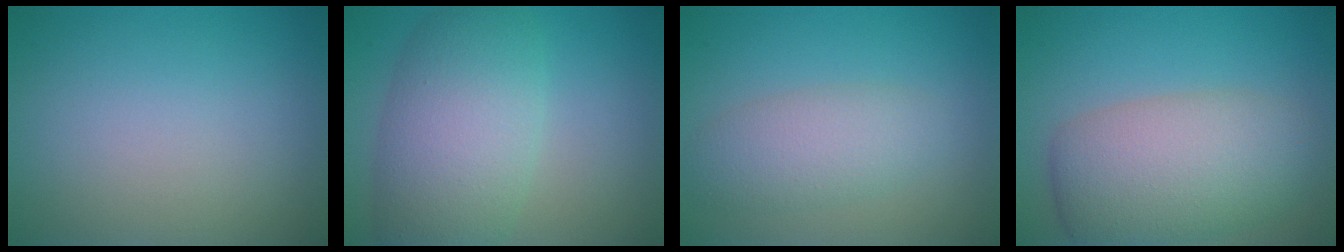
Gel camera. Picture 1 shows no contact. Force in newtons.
{"total": 7.9, "press": 7.9, "slide": 0.3}
{"total": 3.5, "press": 3.5, "slide": 0.1}
{"total": 7.5, "press": 7.5, "slide": 0.4}